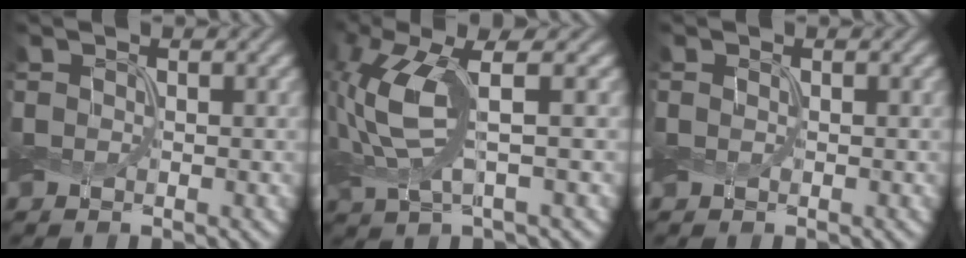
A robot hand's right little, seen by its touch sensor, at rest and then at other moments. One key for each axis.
{"total": 6.6, "fx": 0.4, "fy": 2.3, "fz": 6.2, "tx": -0.162, "ty": 0.006, "tz": 0.012}
{"total": 0.0}